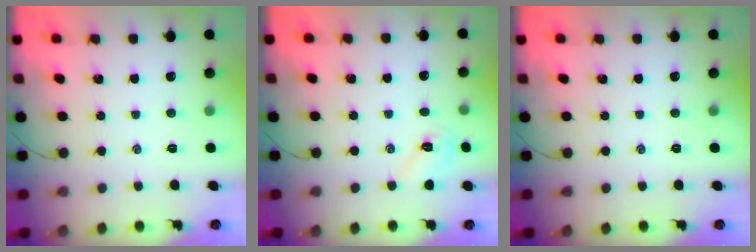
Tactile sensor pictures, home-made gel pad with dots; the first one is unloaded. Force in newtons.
{"total": 6.3, "press": 6.2, "slide": 1.1}
{"total": 0.0}